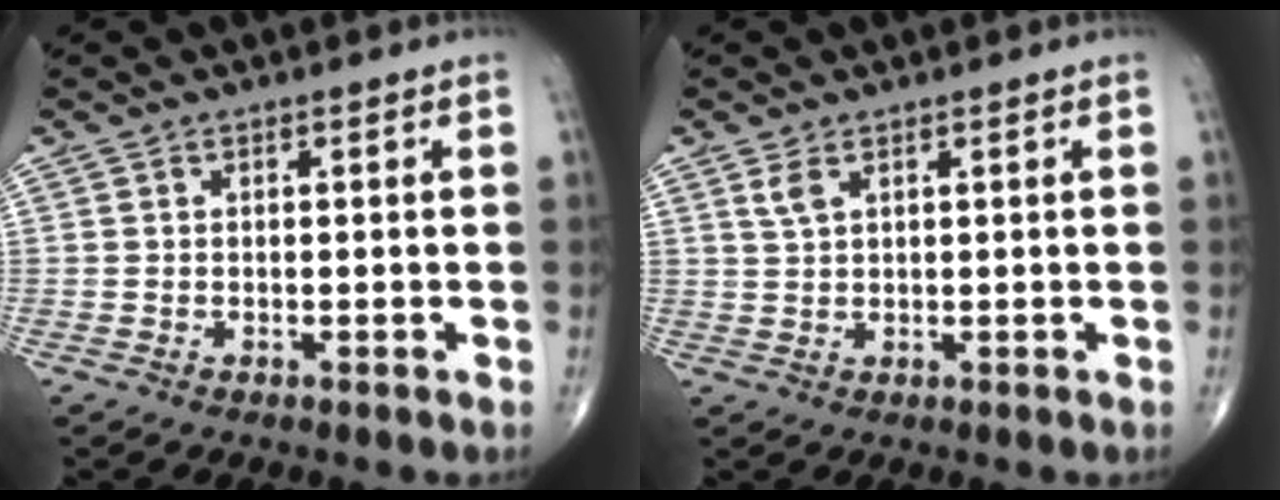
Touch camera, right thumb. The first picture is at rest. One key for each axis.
{"total": 2.1, "fx": 1.2, "fy": 0.8, "fz": 1.4, "tx": -0.032, "ty": 0.002, "tz": 0.031}